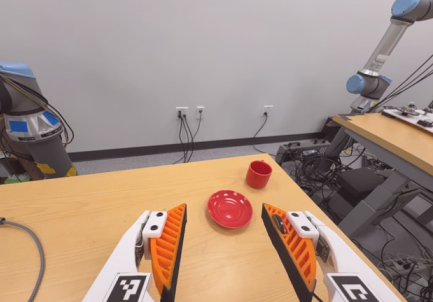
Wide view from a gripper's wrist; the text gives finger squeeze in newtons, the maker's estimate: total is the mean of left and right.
{"total": 1.7, "left": 0.3, "right": 3.0}